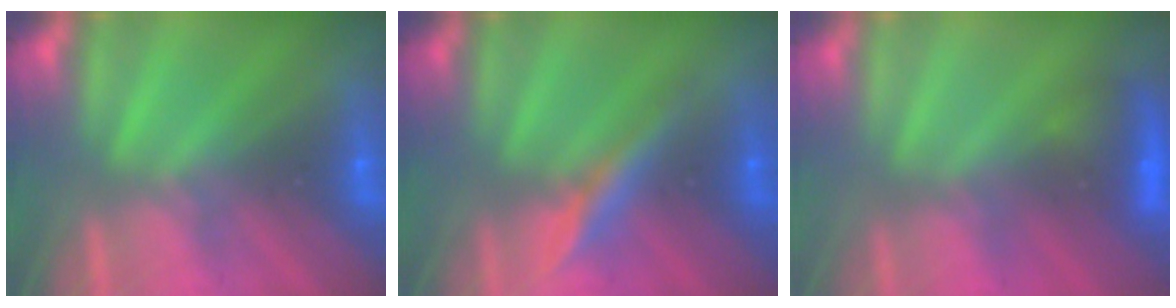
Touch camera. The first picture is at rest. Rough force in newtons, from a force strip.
{"total": 4.6}
{"total": 2.9}